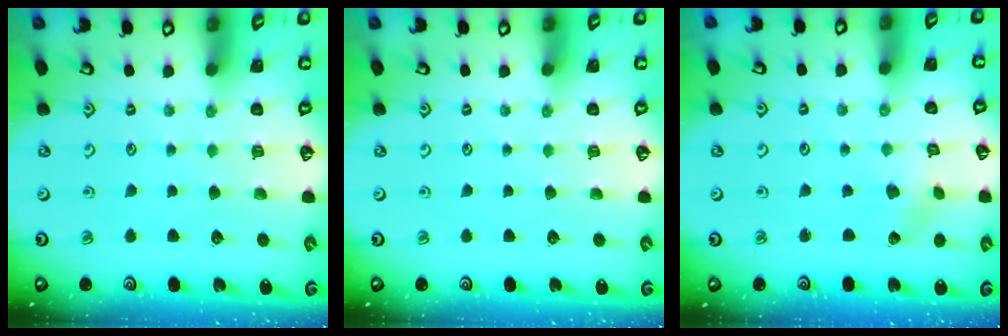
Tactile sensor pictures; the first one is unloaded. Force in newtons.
{"total": 0.0}
{"total": 2.0, "press": 2.0, "slide": 0.3}